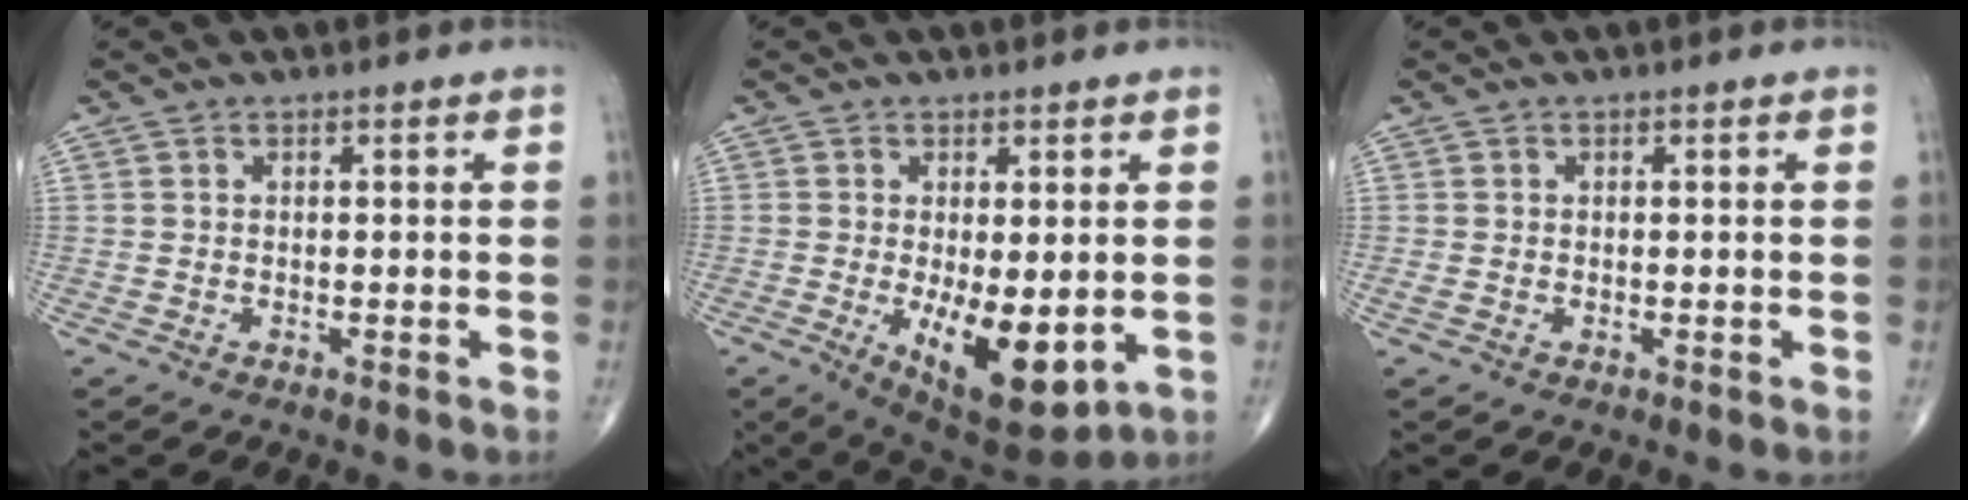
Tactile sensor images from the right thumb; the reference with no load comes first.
{"total": 11.8, "force": [-2.1, 4.9, 10.5], "torque": [-0.152, -0.027, -0.015]}
{"total": 0.5, "force": [0.0, 0.3, 0.4], "torque": [-0.015, 0.002, 0.002]}